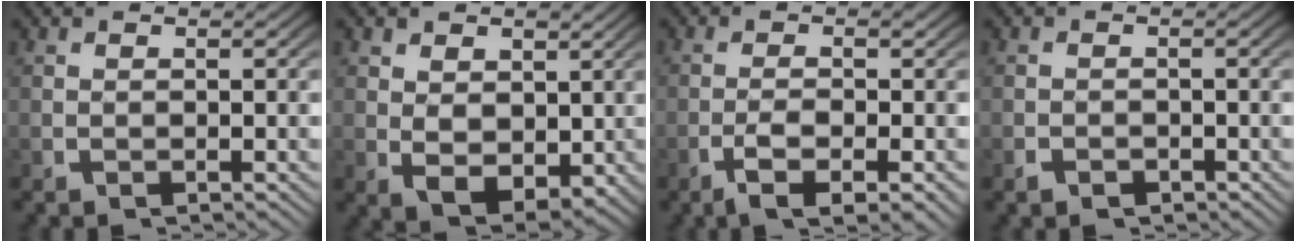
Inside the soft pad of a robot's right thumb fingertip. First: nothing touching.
{"total": 6.2, "force": [1.0, 4.5, 4.1], "torque": [-0.087, -0.037, 0.035]}
{"total": 4.5, "force": [-1.8, 2.0, 3.6], "torque": [-0.073, -0.015, -0.027]}
{"total": 1.2, "force": [-1.0, 0.6, 0.3], "torque": [-0.006, -0.006, -0.017]}